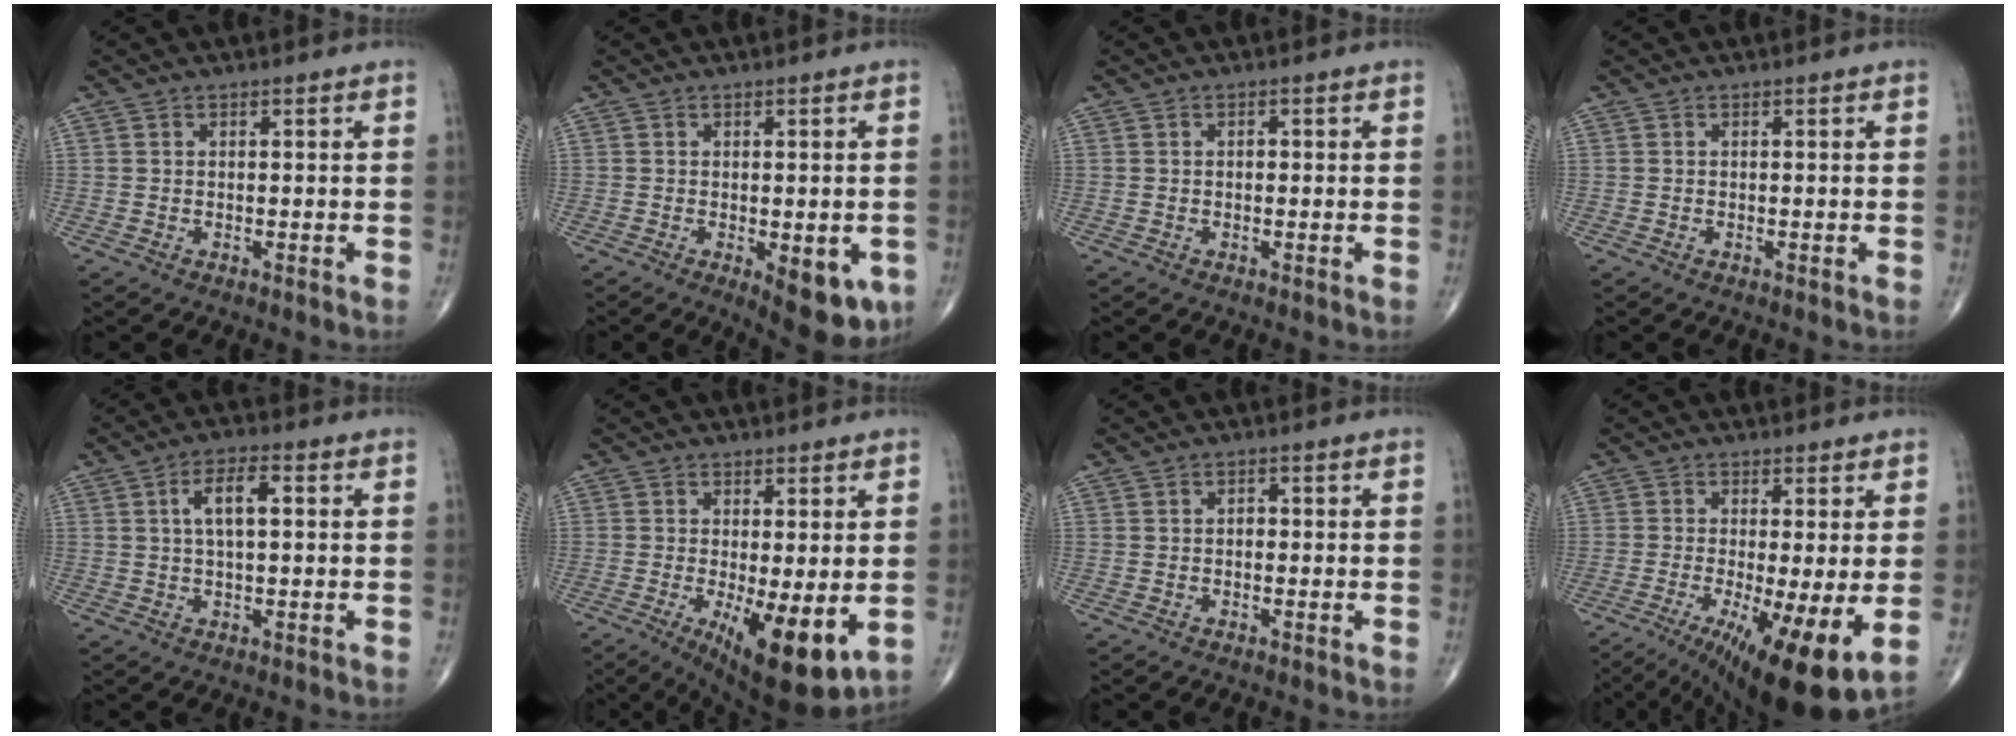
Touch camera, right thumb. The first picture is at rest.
{"total": 9.5, "force": [-3.1, 3.8, 8.1], "torque": [-0.084, -0.008, -0.035]}
{"total": 0.7, "force": [0.0, 0.5, 0.5], "torque": [-0.005, 0.002, -0.001]}
{"total": 0.0}
{"total": 6.3, "force": [1.3, 2.5, 5.6], "torque": [-0.097, 0.009, 0.021]}
{"total": 12.0, "force": [-2.8, 3.8, 11.0], "torque": [-0.161, -0.028, -0.031]}
{"total": 1.0, "force": [-0.1, 0.7, 0.7], "torque": [-0.002, 0.003, -0.004]}
{"total": 14.7, "force": [-4.3, 3.2, 13.6], "torque": [-0.199, -0.025, -0.057]}